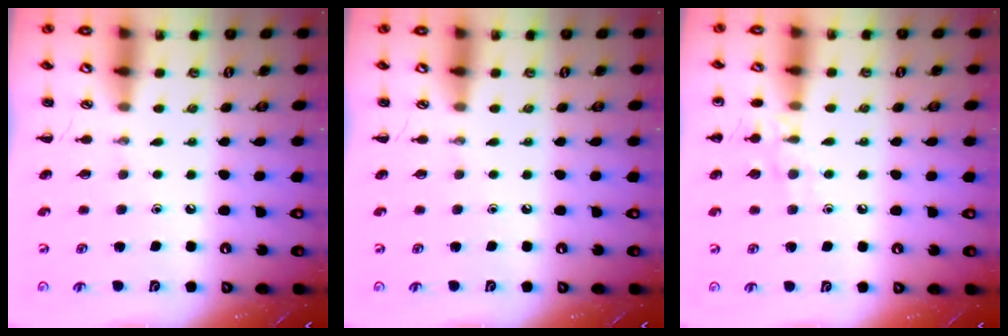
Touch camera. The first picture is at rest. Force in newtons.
{"total": 0.0}
{"total": 8.4, "press": 8.3, "slide": 1.6}